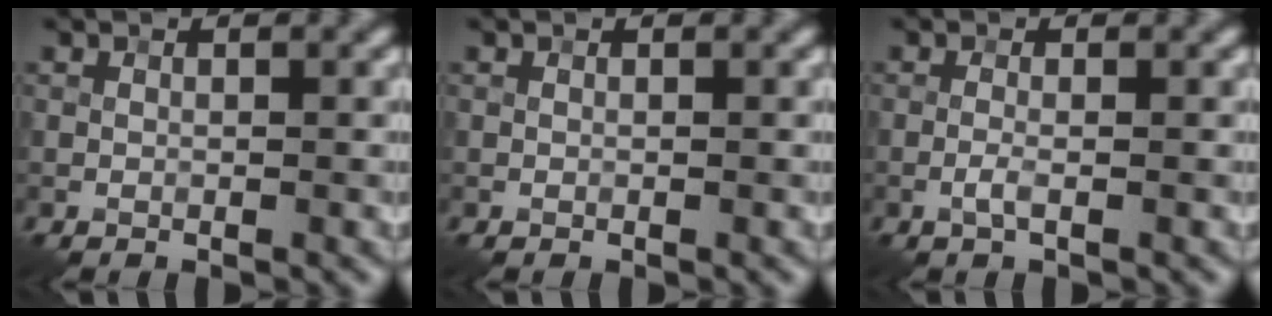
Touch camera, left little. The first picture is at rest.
{"total": 0.0}
{"total": 1.1, "force": [-0.4, 0.1, 1.0], "torque": [-0.021, 0.001, -0.011]}